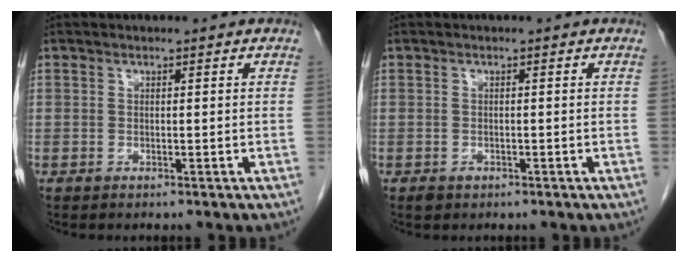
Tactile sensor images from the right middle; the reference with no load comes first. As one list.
[{"total": 1.1, "force": [-0.6, 0.7, 0.5], "torque": [-0.009, 0.001, -0.005]}]